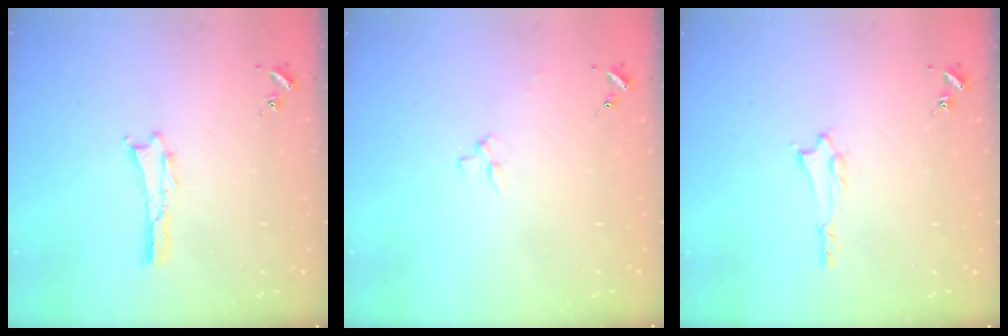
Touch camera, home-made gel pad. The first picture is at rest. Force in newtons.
{"total": 2.3, "press": 2.3, "slide": 0.3}
{"total": 1.2, "press": 1.2, "slide": 0.1}